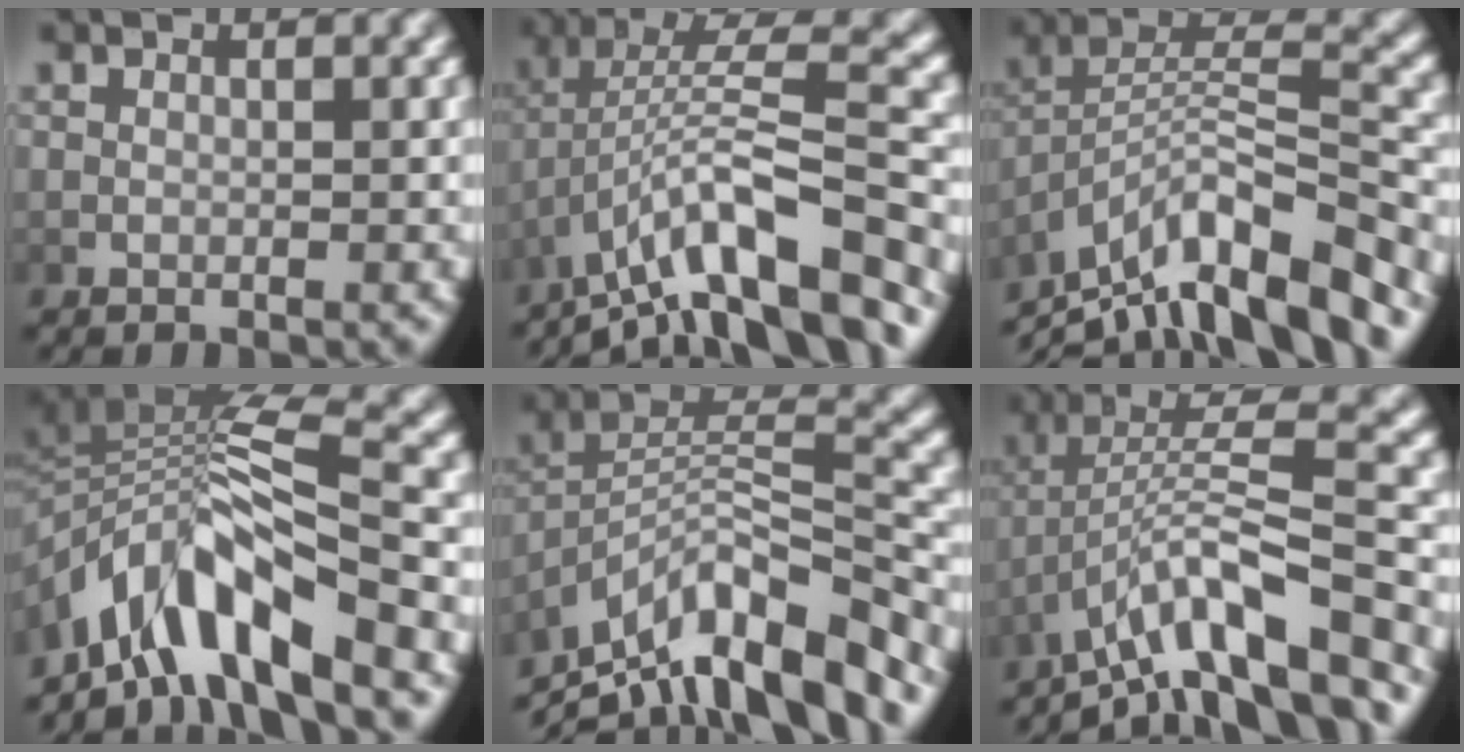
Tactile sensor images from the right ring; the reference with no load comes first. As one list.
[{"total": 11.2, "force": [-5.5, 4.5, 8.6], "torque": [-0.128, -0.004, -0.077]}, {"total": 10.9, "force": [-3.9, 5.6, 8.4], "torque": [-0.138, -0.022, -0.050]}, {"total": 9.1, "force": [-3.1, 4.8, 7.1], "torque": [-0.132, -0.005, -0.046]}, {"total": 11.7, "force": [-3.6, 6.5, 9.1], "torque": [-0.147, -0.019, -0.046]}, {"total": 10.3, "force": [-4.9, 3.7, 8.3], "torque": [-0.128, -0.005, -0.067]}]